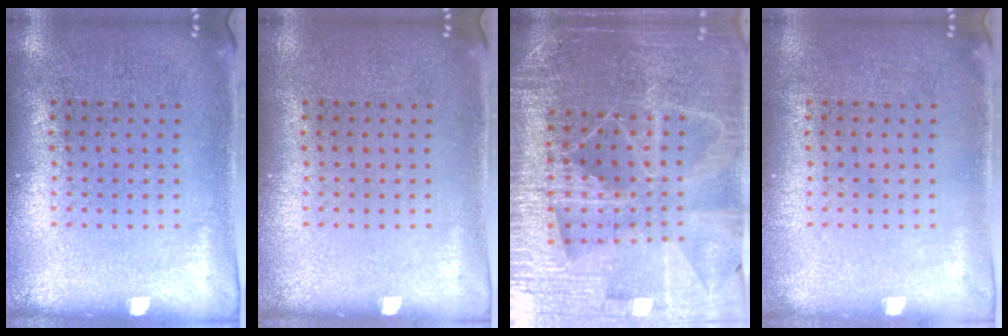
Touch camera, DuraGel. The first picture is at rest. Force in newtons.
{"total": 0.0}
{"total": 5.7, "press": 5.0, "slide": 2.8}
{"total": 0.0}